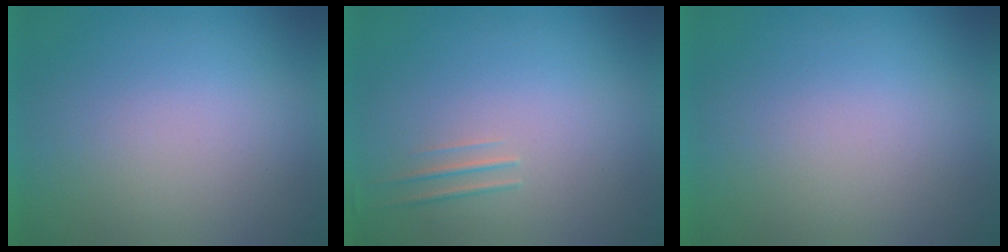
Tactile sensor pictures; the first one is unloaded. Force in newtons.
{"total": 1.6}
{"total": 0.0}